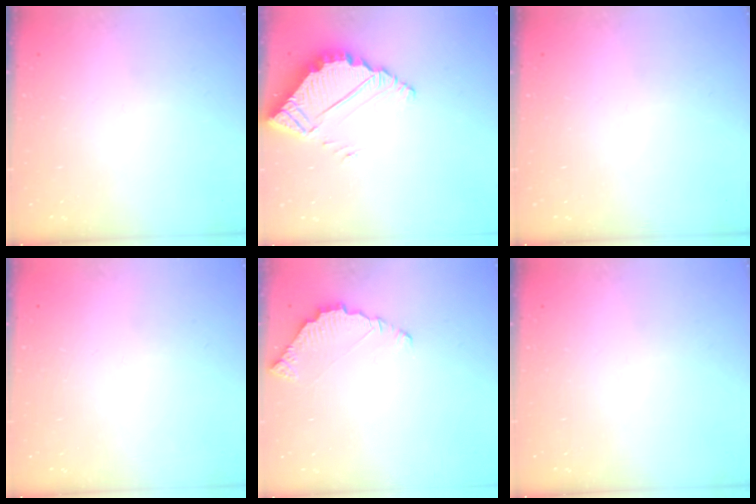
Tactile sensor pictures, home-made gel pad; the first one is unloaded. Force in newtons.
{"total": 5.8, "press": 5.8, "slide": 0.1}
{"total": 0.0}
{"total": 2.1, "press": 2.1, "slide": 0.1}
{"total": 4.1, "press": 4.1, "slide": 0.3}
{"total": 0.0}